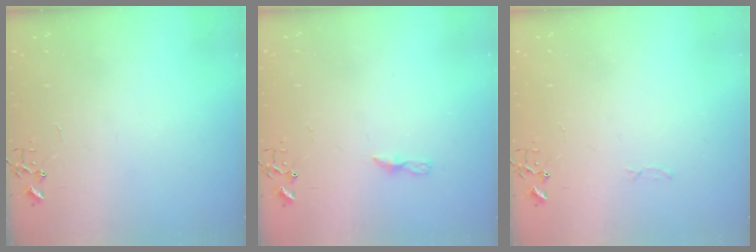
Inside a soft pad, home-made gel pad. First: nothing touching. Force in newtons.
{"total": 3.7, "press": 3.7, "slide": 0.4}
{"total": 2.8, "press": 2.8, "slide": 0.4}